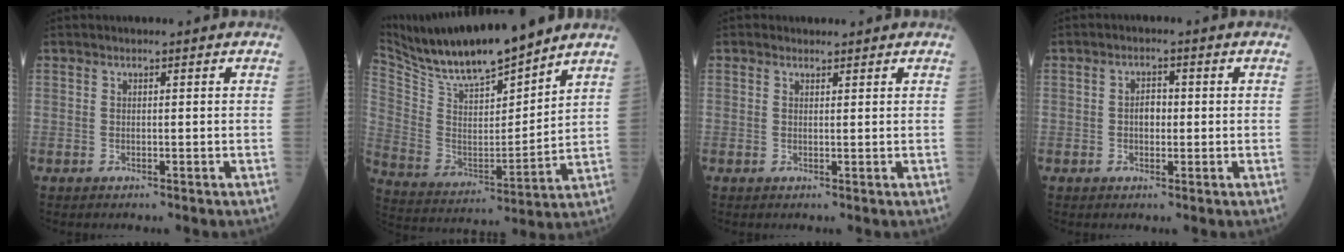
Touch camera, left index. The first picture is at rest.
{"total": 16.7, "force": [14.9, 1.9, 7.2], "torque": [-0.145, -0.006, 0.276]}
{"total": 0.9, "force": [0.7, 0.6, 0.1], "torque": [-0.002, 0.001, 0.008]}
{"total": 2.5, "force": [-0.1, 1.6, 2.0], "torque": [-0.032, 0.009, -0.003]}